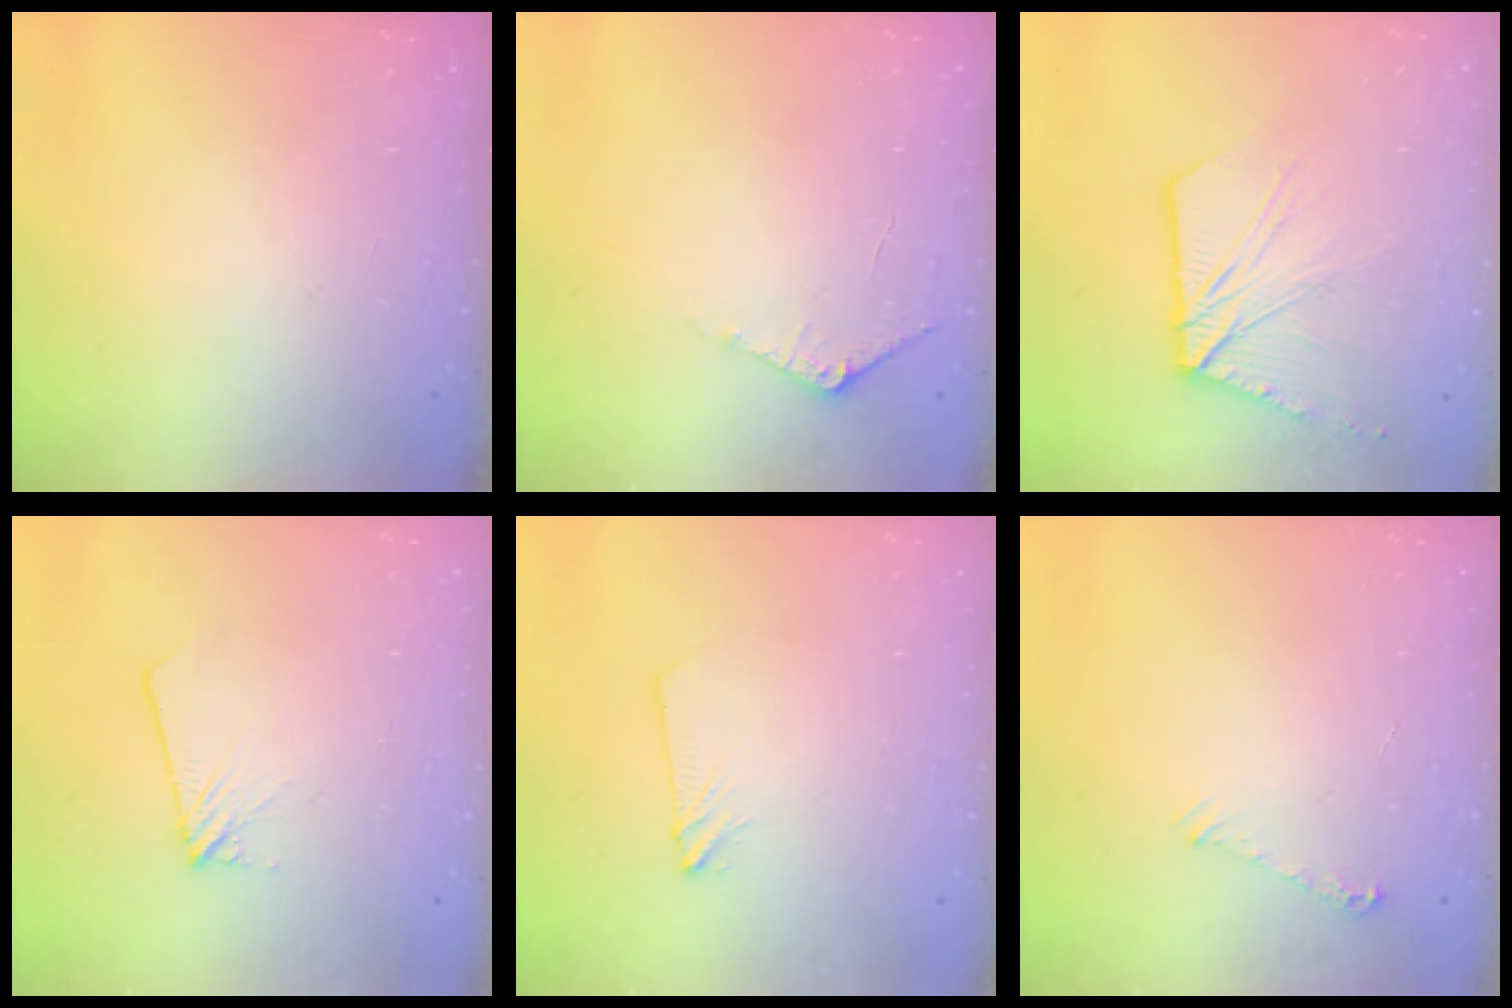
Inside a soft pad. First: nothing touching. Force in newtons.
{"total": 5.7, "press": 5.7, "slide": 0.6}
{"total": 13.2, "press": 13.1, "slide": 1.4}
{"total": 1.7, "press": 1.7, "slide": 0.1}
{"total": 2.8, "press": 2.8, "slide": 0.3}
{"total": 4.9, "press": 4.9, "slide": 0.5}